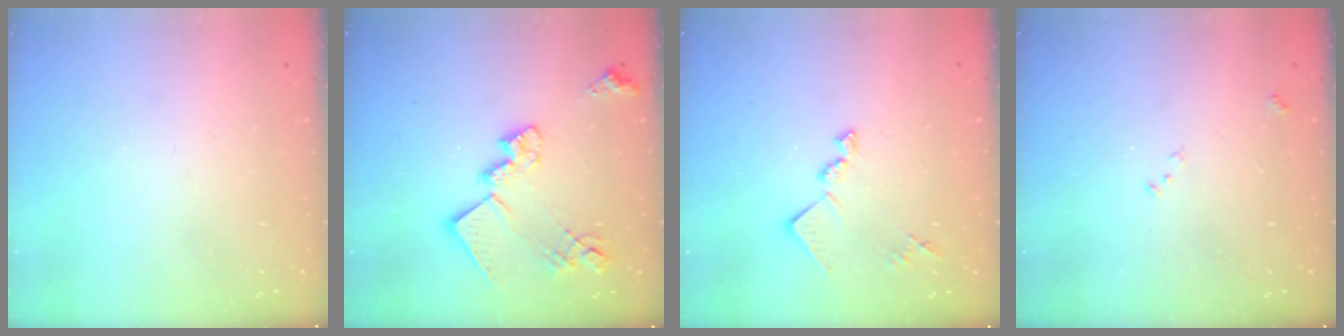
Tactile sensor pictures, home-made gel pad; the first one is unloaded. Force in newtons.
{"total": 19.1, "press": 19.0, "slide": 1.2}
{"total": 11.2, "press": 11.2, "slide": 0.6}
{"total": 7.6, "press": 7.5, "slide": 0.9}